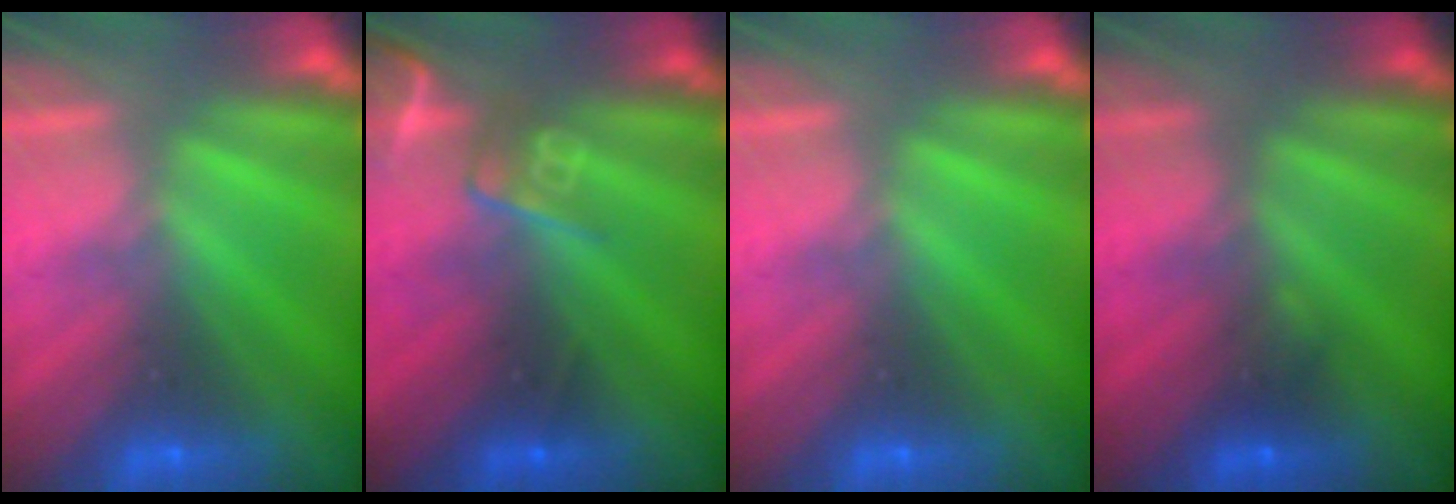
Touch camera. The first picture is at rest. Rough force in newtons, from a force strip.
{"total": 2.6}
{"total": 0.0}
{"total": 1.8}